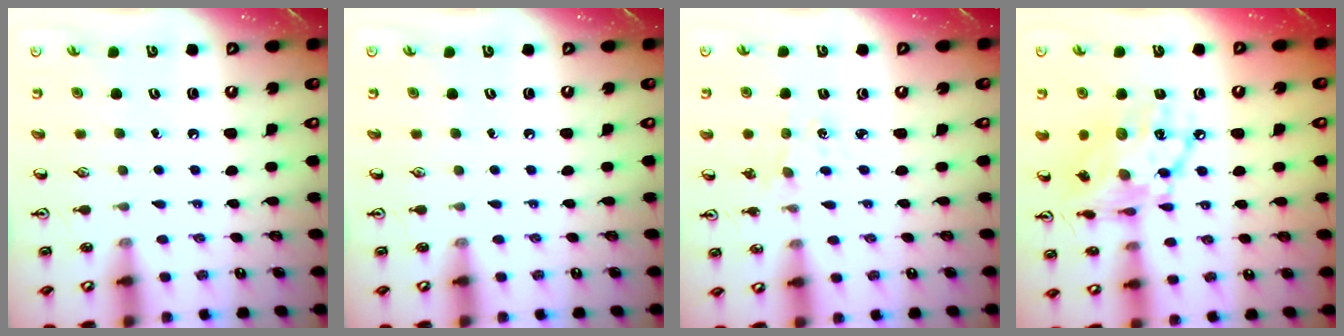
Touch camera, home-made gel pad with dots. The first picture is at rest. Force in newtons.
{"total": 0.0}
{"total": 2.0, "press": 2.0, "slide": 0.3}
{"total": 16.5, "press": 16.5, "slide": 1.5}